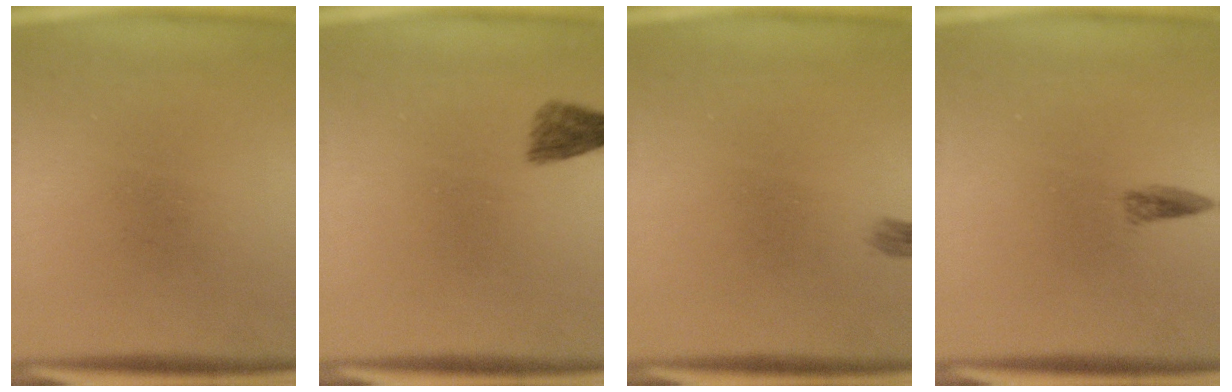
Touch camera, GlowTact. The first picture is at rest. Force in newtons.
{"total": 2.4}
{"total": 1.0}
{"total": 1.3}